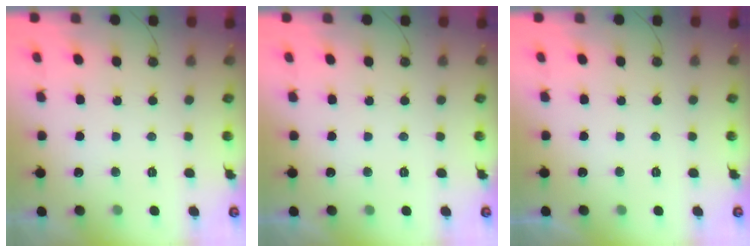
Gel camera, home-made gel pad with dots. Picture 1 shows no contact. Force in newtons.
{"total": 0.0}
{"total": 0.0}